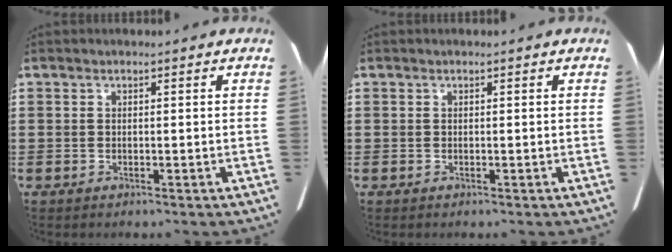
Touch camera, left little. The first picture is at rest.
{"total": 0.0}